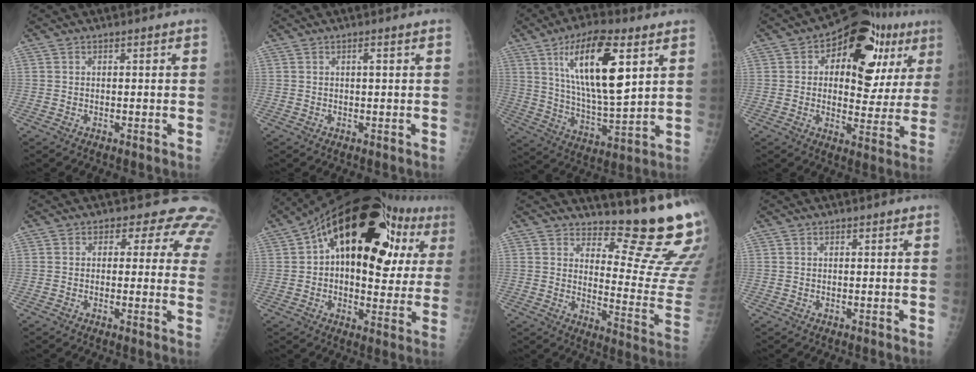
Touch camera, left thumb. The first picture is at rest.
{"total": 1.0, "force": [0.3, 0.0, 1.0], "torque": [-0.022, 0.000, 0.005]}
{"total": 18.8, "force": [7.5, 5.9, 16.2], "torque": [-0.271, -0.035, 0.134]}
{"total": 21.0, "force": [7.9, 11.4, 15.7], "torque": [-0.153, -0.002, 0.102]}
{"total": 9.2, "force": [6.2, 5.3, 4.3], "torque": [0.002, -0.016, 0.043]}
{"total": 26.4, "force": [8.8, 13.5, 21.0], "torque": [-0.280, 0.037, 0.126]}
{"total": 15.3, "force": [13.6, 1.5, 7.0], "torque": [-0.069, -0.176, 0.169]}
{"total": 0.0}